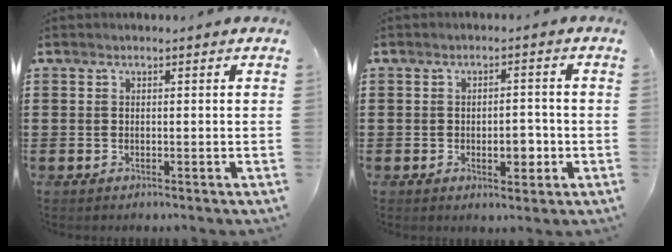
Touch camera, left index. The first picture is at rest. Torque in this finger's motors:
{"motor_torque": [0.16, 0.04, 0.31, 0.06]}